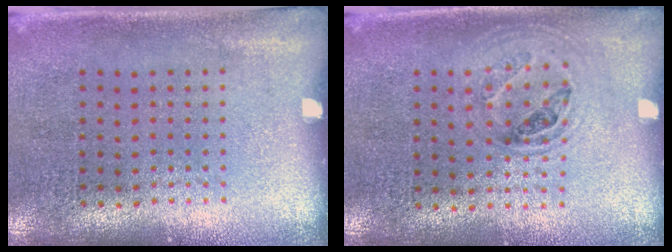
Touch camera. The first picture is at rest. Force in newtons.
{"total": 1.0, "press": 0.9, "slide": 0.4}